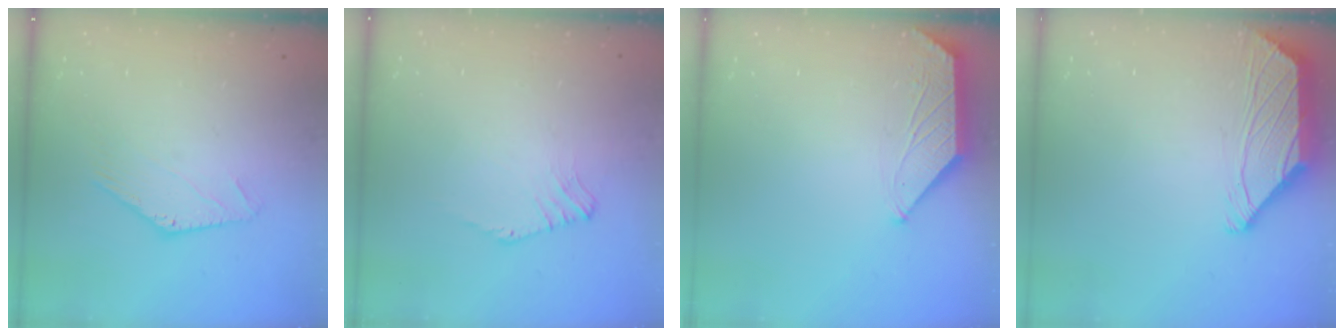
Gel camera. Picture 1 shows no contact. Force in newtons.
{"total": 1.8, "press": 1.7, "slide": 0.5}
{"total": 1.8, "press": 1.7, "slide": 0.3}
{"total": 2.0, "press": 1.8, "slide": 0.8}